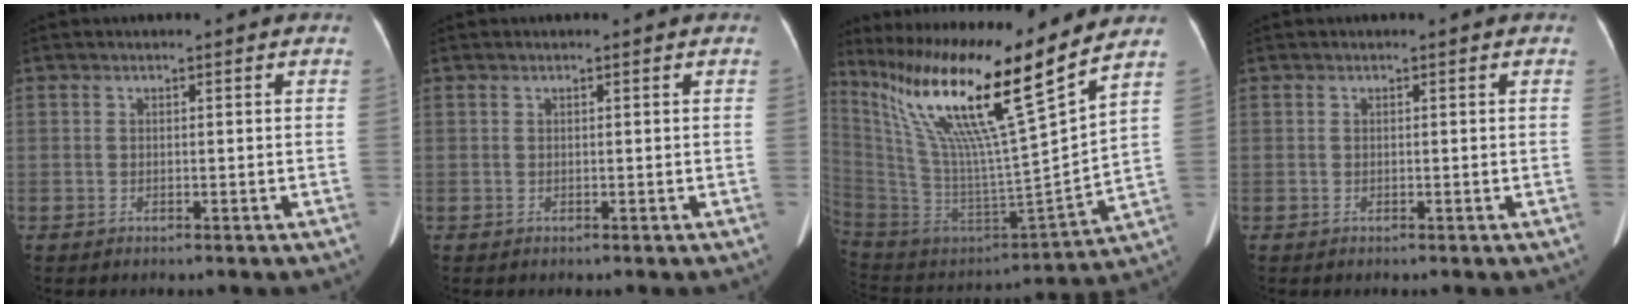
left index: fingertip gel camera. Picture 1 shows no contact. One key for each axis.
{"total": 0.0}
{"total": 23.3, "fx": 15.8, "fy": -0.7, "fz": 17.1, "tx": -0.312, "ty": -0.008, "tz": 0.286}
{"total": 0.0}